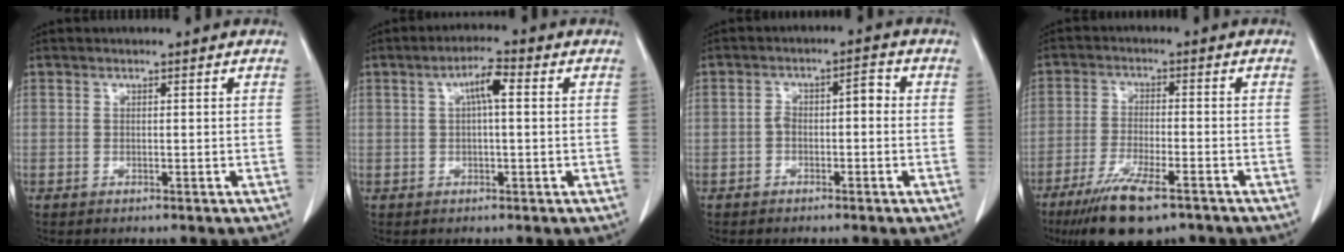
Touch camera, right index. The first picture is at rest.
{"total": 3.9, "force": [0.8, 0.7, 3.8], "torque": [-0.069, 0.011, 0.011]}
{"total": 3.7, "force": [-0.6, 1.7, 3.3], "torque": [-0.055, 0.028, -0.011]}
{"total": 10.8, "force": [-7.5, 2.3, 7.5], "torque": [-0.134, -0.023, -0.121]}